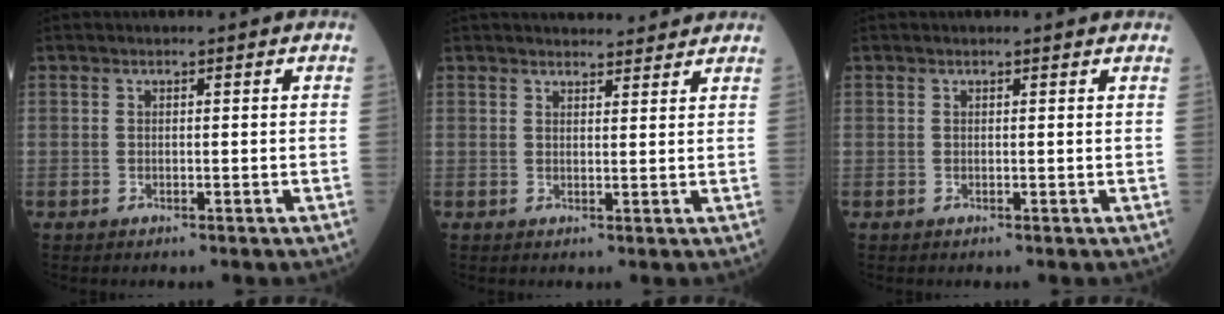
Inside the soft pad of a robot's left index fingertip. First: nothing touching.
{"total": 8.1, "force": [7.7, 1.8, 2.1], "torque": [-0.018, 0.018, 0.093]}
{"total": 1.3, "force": [1.3, 0.1, 0.2], "torque": [-0.010, 0.004, 0.008]}